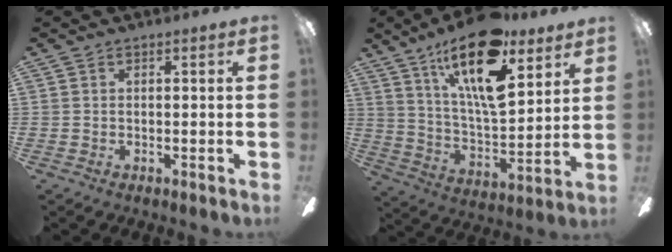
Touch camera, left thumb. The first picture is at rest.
{"total": 21.9, "force": [13.5, 8.2, 15.2], "torque": [-0.263, -0.070, 0.223]}